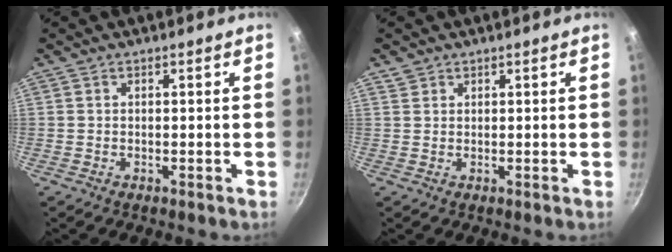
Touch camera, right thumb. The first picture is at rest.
{"total": 1.4, "force": [1.0, 1.1, 0.2], "torque": [0.003, 0.003, 0.017]}